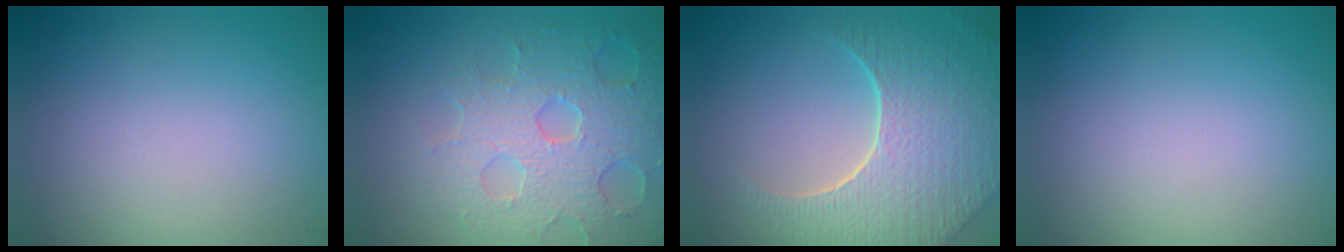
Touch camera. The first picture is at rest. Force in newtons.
{"total": 6.5, "press": 5.3, "slide": 3.9}
{"total": 8.7, "press": 6.2, "slide": 6.1}
{"total": 0.0}